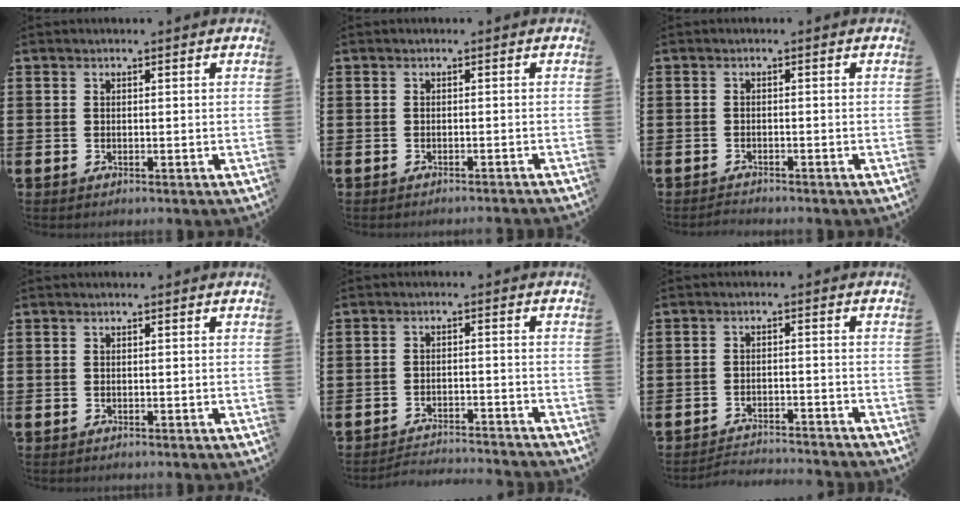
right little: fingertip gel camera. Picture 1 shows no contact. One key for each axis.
{"total": 0.7, "fx": -0.6, "fy": -0.2, "fz": 0.1, "tx": -0.001, "ty": 0.000, "tz": -0.013}
{"total": 0.9, "fx": -0.9, "fy": 0.0, "fz": 0.0, "tx": -0.003, "ty": -0.001, "tz": -0.017}
{"total": 0.0}
{"total": 2.6, "fx": -2.6, "fy": -0.1, "fz": 0.0, "tx": -0.004, "ty": 0.003, "tz": -0.056}
{"total": 2.5, "fx": -2.5, "fy": -0.1, "fz": -0.1, "tx": -0.004, "ty": 0.004, "tz": -0.055}